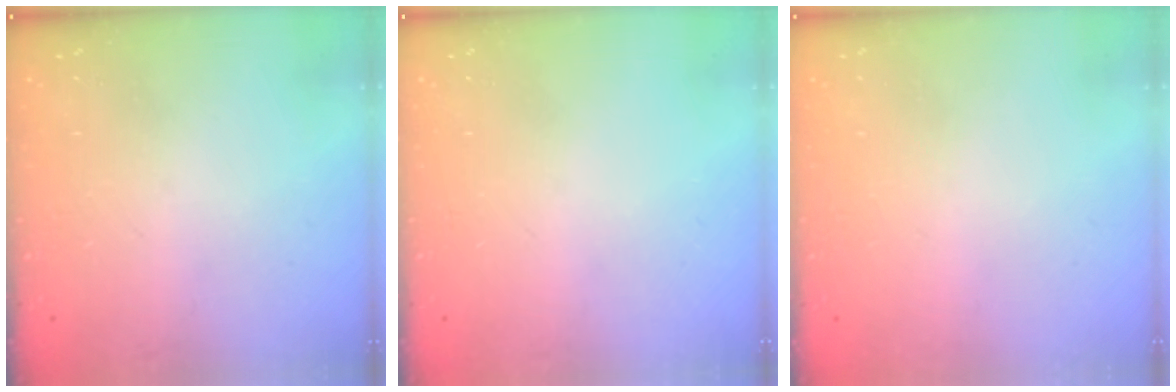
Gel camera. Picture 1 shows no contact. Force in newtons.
{"total": 0.0}
{"total": 1.8, "press": 1.8, "slide": 0.1}